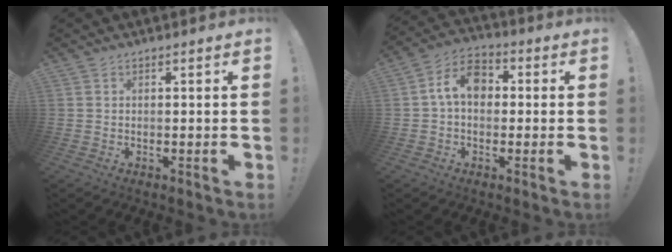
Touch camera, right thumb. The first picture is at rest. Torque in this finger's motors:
{"motor_torque": [1.30, 1.46, 0.87, 0.01, 0.07]}